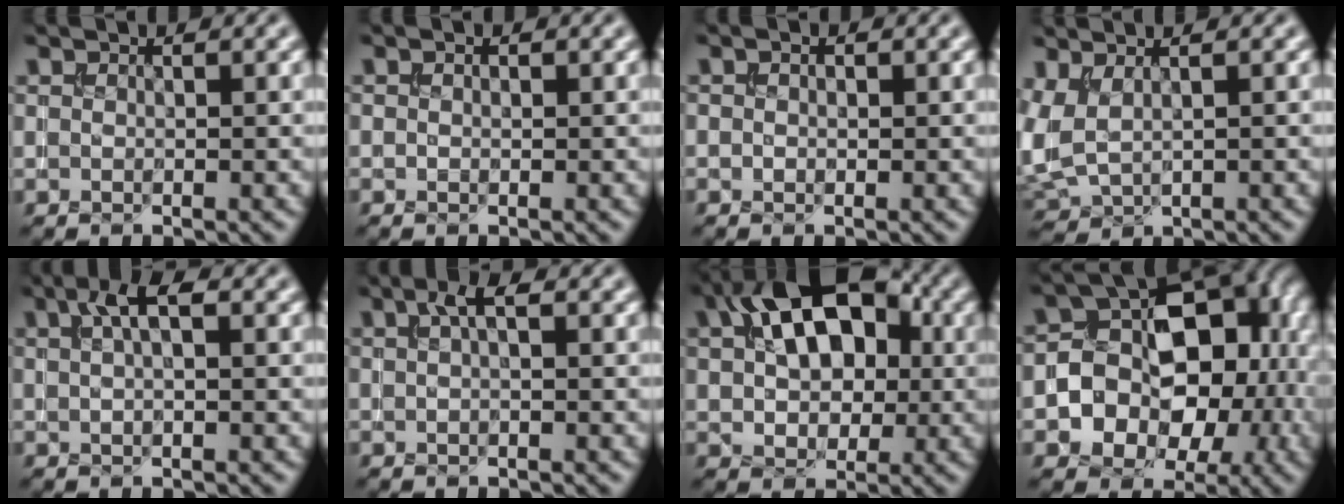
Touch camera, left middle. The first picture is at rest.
{"total": 0.6, "force": [0.0, 0.4, 0.5], "torque": [-0.010, -0.001, 0.000]}
{"total": 0.9, "force": [0.0, 0.6, 0.7], "torque": [-0.012, -0.001, -0.002]}
{"total": 3.8, "force": [1.1, 2.2, 2.9], "torque": [-0.083, 0.002, 0.030]}
{"total": 3.0, "force": [1.1, 1.0, 2.6], "torque": [-0.047, 0.010, 0.016]}
{"total": 2.0, "force": [0.7, 0.6, 1.7], "torque": [-0.033, 0.007, 0.010]}
{"total": 12.6, "force": [3.5, 8.1, 9.0], "torque": [-0.144, 0.037, 0.046]}
{"total": 10.5, "force": [-1.4, 7.7, 7.0], "torque": [-0.091, 0.009, -0.031]}